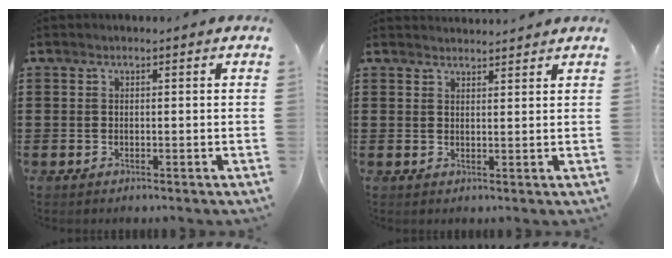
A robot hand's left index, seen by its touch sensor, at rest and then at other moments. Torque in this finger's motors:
{"motor_torque": [0.70, -1.44, -0.02, -0.02]}